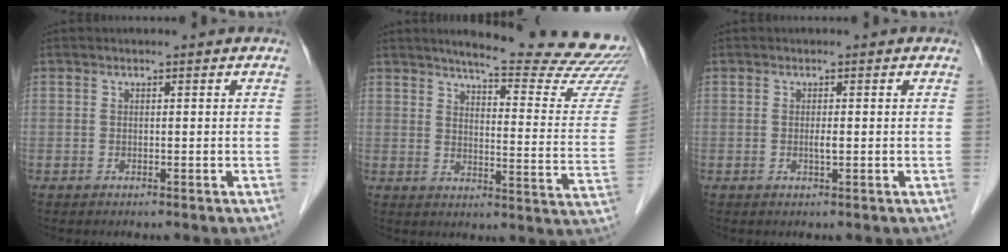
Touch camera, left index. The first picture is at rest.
{"total": 22.1, "force": [20.4, -0.1, 8.5], "torque": [-0.113, -0.111, 0.237]}
{"total": 0.9, "force": [0.0, 0.1, 0.9], "torque": [-0.018, -0.002, -0.001]}